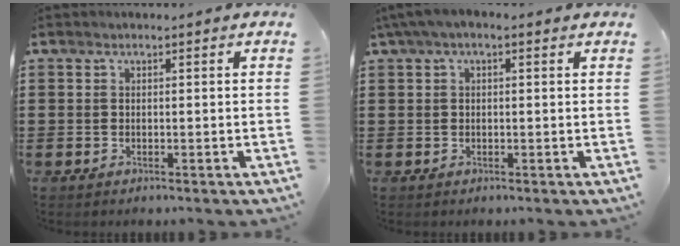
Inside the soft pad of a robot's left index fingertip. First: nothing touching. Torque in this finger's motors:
{"motor_torque": [2.14, 0.00, 0.44, 0.19]}